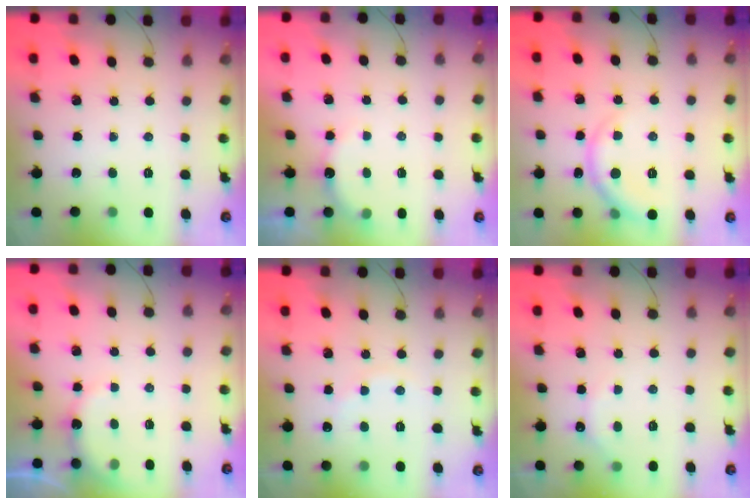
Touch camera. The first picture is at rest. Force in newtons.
{"total": 3.8, "press": 3.7, "slide": 0.8}
{"total": 6.8, "press": 6.7, "slide": 1.0}
{"total": 7.1, "press": 6.9, "slide": 1.2}
{"total": 5.6, "press": 5.5, "slide": 1.0}
{"total": 3.3, "press": 3.2, "slide": 0.8}